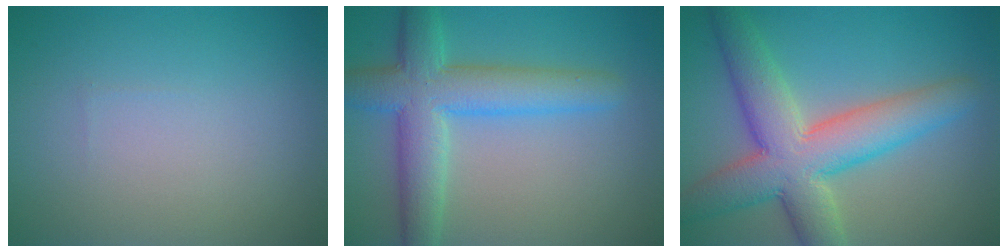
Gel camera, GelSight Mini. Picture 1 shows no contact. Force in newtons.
{"total": 6.8, "press": 6.8, "slide": 0.2}
{"total": 8.7, "press": 8.7, "slide": 0.5}